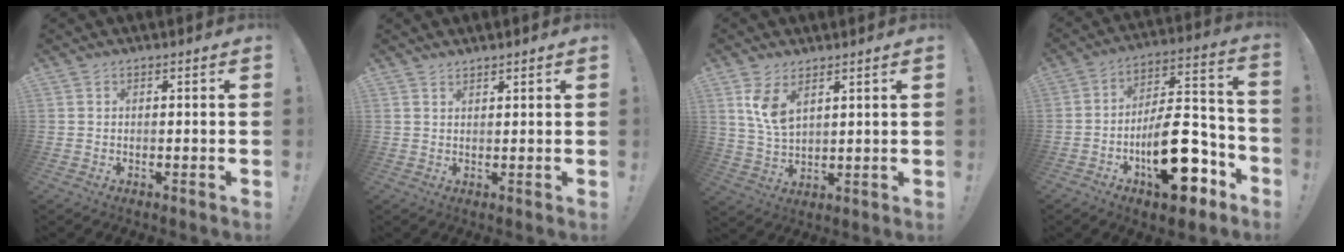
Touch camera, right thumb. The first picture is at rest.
{"total": 1.4, "force": [1.4, 0.3, 0.2], "torque": [0.000, -0.007, 0.025]}
{"total": 7.7, "force": [4.5, 3.7, 5.0], "torque": [-0.095, -0.025, 0.081]}
{"total": 20.9, "force": [-8.5, 10.0, 16.3], "torque": [-0.238, 0.068, -0.122]}